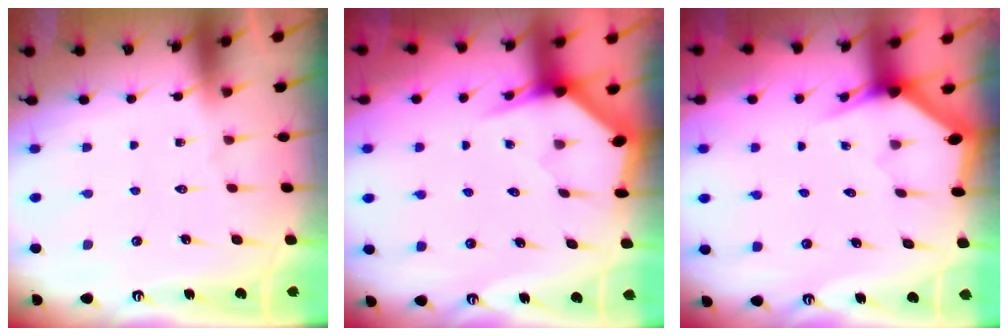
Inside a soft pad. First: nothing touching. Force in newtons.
{"total": 4.7, "press": 4.6, "slide": 0.5}
{"total": 3.0, "press": 3.0, "slide": 0.0}